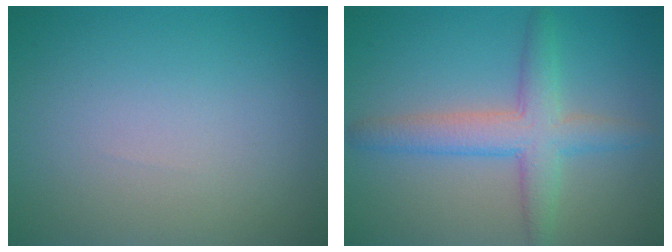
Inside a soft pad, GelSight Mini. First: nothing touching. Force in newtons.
{"total": 4.4, "press": 4.4, "slide": 0.2}